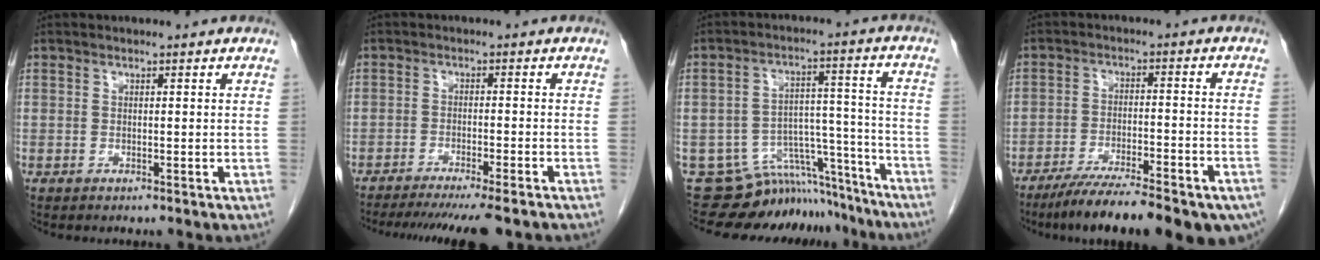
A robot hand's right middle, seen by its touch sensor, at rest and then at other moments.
{"total": 12.8, "force": [-11.1, 0.1, 6.4], "torque": [-0.084, -0.034, -0.157]}
{"total": 11.7, "force": [-10.9, 4.2, 1.2], "torque": [0.001, 0.064, -0.157]}
{"total": 19.3, "force": [-14.6, 3.5, 12.0], "torque": [-0.137, -0.013, -0.210]}